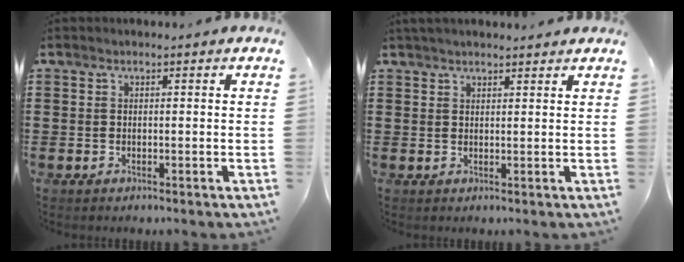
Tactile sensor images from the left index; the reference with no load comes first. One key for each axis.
{"total": 1.8, "fx": 1.7, "fy": 0.2, "fz": 0.5, "tx": -0.013, "ty": 0.003, "tz": 0.033}